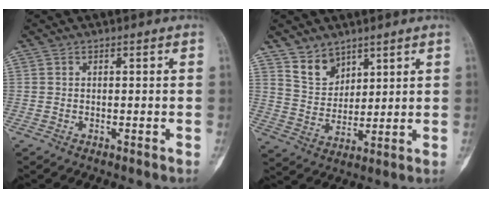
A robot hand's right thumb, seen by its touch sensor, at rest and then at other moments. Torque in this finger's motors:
{"motor_torque": [-0.05, 0.29, 0.28, 0.46, 0.01]}